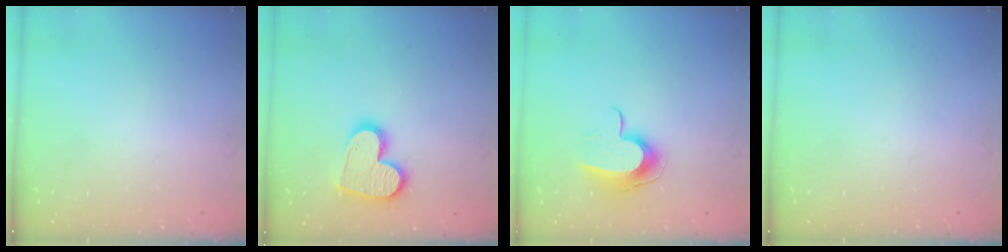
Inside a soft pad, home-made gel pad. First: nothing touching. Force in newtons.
{"total": 15.2, "press": 15.1, "slide": 1.2}
{"total": 9.9, "press": 9.9, "slide": 0.4}
{"total": 0.0}